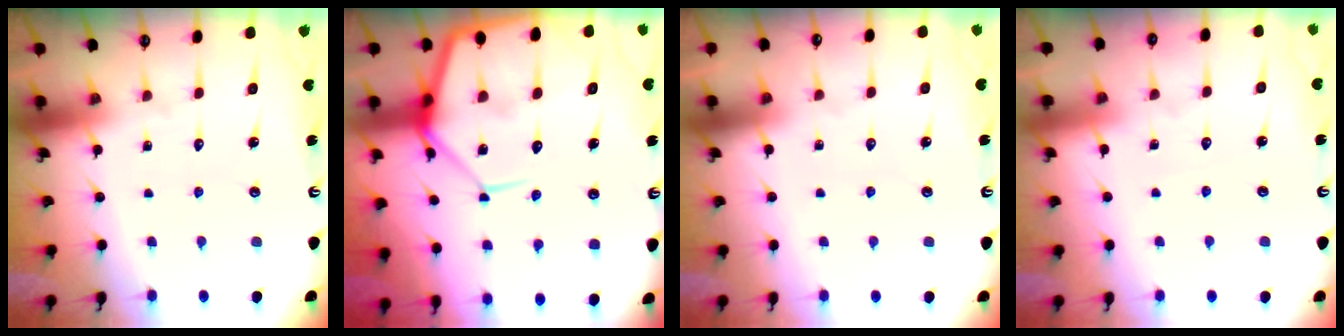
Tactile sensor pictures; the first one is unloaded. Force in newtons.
{"total": 16.0, "press": 15.9, "slide": 1.5}
{"total": 1.9, "press": 1.9, "slide": 0.3}
{"total": 2.0, "press": 2.0, "slide": 0.3}